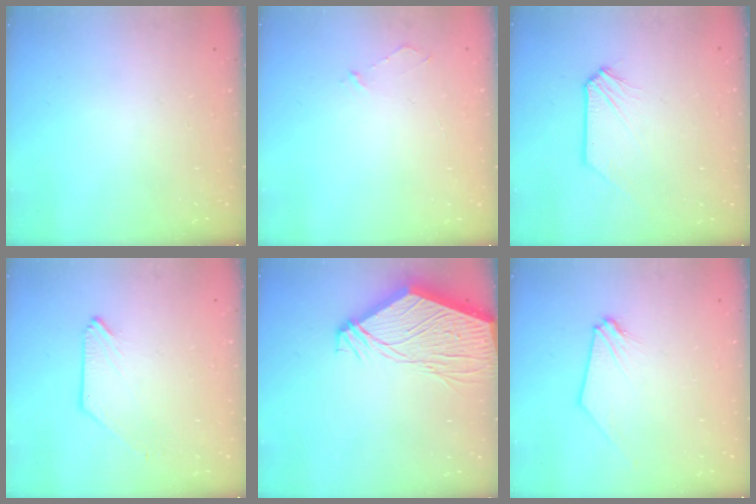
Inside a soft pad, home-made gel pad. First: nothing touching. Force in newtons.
{"total": 3.0, "press": 3.0, "slide": 0.3}
{"total": 0.0}
{"total": 0.0}
{"total": 15.6, "press": 15.4, "slide": 2.1}
{"total": 0.0}